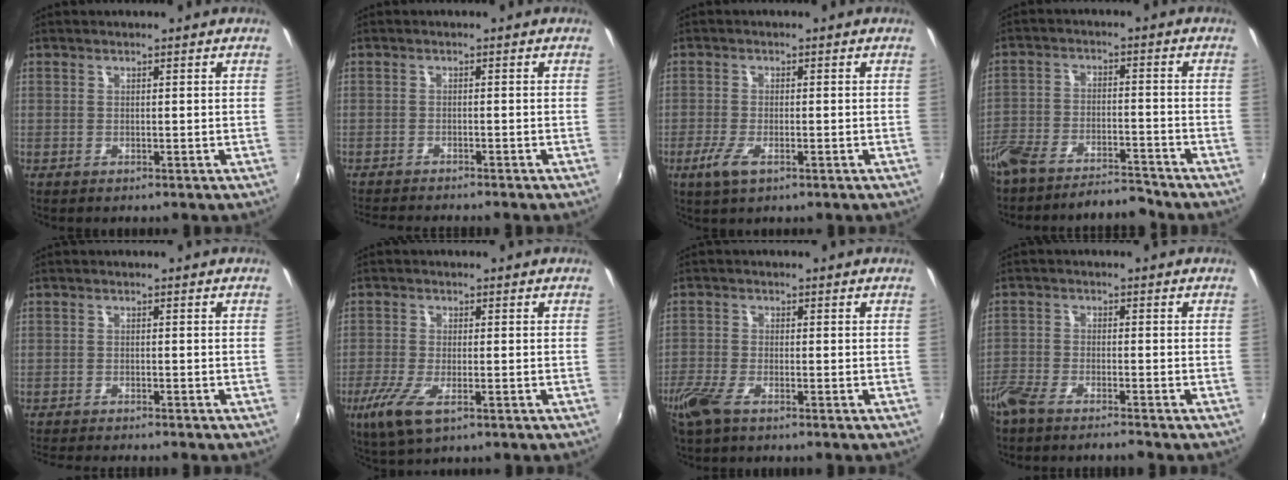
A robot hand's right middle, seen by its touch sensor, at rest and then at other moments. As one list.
[{"total": 6.1, "force": [-5.7, 0.2, 2.3], "torque": [-0.053, -0.016, -0.092]}, {"total": 4.5, "force": [-2.4, 1.5, 3.5], "torque": [-0.081, -0.010, -0.046]}, {"total": 10.2, "force": [-9.3, 2.5, 3.3], "torque": [-0.088, 0.004, -0.155]}, {"total": 5.8, "force": [-5.4, 0.0, 2.3], "torque": [-0.053, -0.016, -0.087]}, {"total": 8.0, "force": [-4.1, 2.7, 6.3], "torque": [-0.145, -0.027, -0.075]}, {"total": 5.6, "force": [-4.0, 1.7, 3.6], "torque": [-0.094, -0.013, -0.081]}, {"total": 5.4, "force": [-4.8, 0.6, 2.4], "torque": [-0.067, -0.013, -0.096]}]